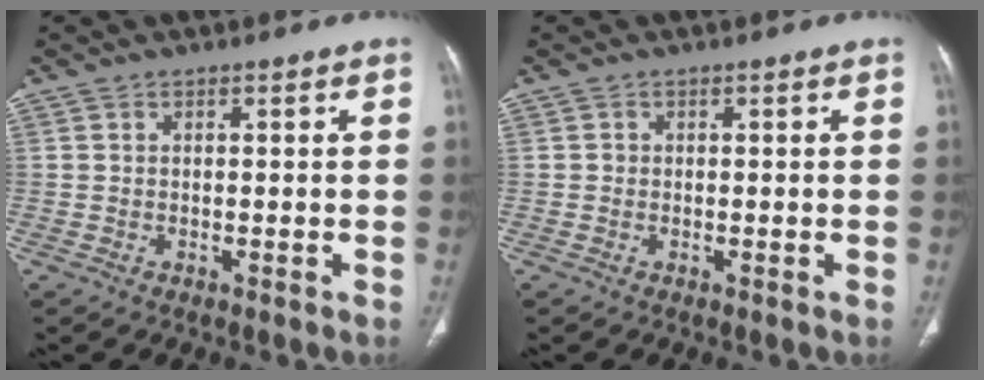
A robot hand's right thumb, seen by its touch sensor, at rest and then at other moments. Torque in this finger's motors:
{"motor_torque": [0.42, 0.38, -0.07, -0.44, 0.04]}